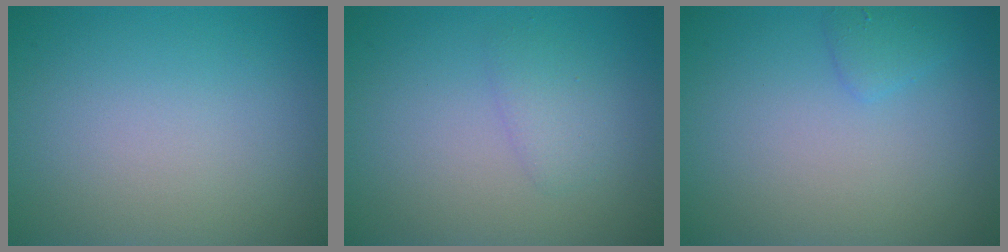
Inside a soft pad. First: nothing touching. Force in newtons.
{"total": 1.5, "press": 1.5, "slide": 0.1}
{"total": 1.1, "press": 1.1, "slide": 0.1}